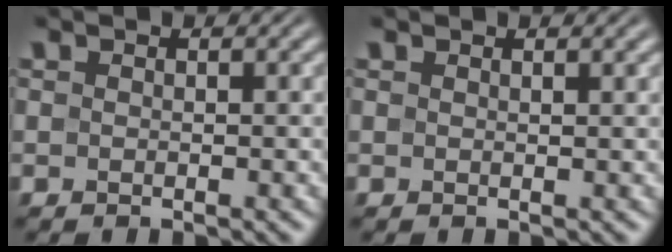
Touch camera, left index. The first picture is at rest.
{"total": 1.1, "force": [0.8, 0.3, 0.7], "torque": [-0.004, 0.003, 0.010]}